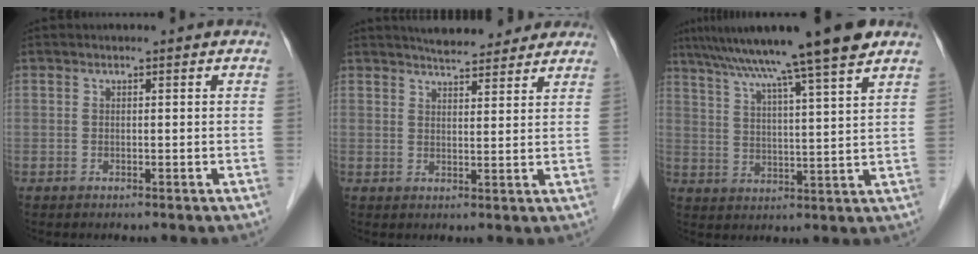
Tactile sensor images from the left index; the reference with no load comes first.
{"total": 8.5, "force": [7.7, 1.8, 3.0], "torque": [-0.043, 0.013, 0.101]}
{"total": 16.3, "force": [12.7, -0.9, 10.2], "torque": [-0.172, 0.029, 0.188]}